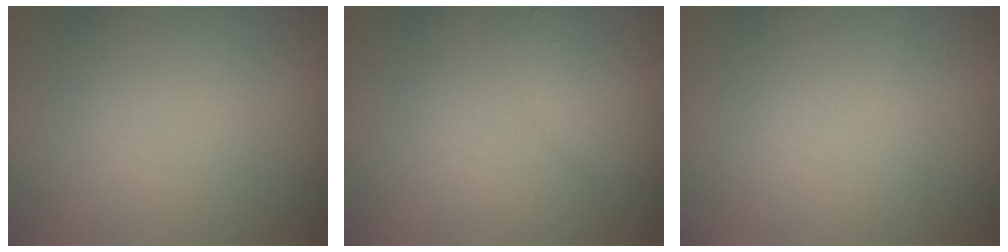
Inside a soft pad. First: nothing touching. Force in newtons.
{"total": 1.3, "press": 1.3, "slide": 0.1}
{"total": 0.0}